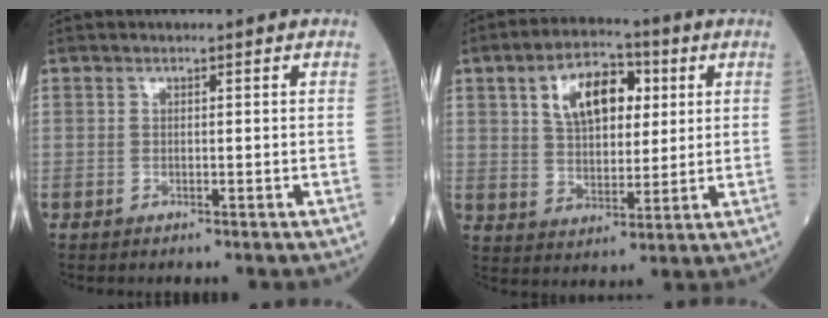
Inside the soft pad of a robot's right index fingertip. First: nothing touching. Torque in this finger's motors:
{"motor_torque": [0.38, 0.25, 0.22, 0.11]}